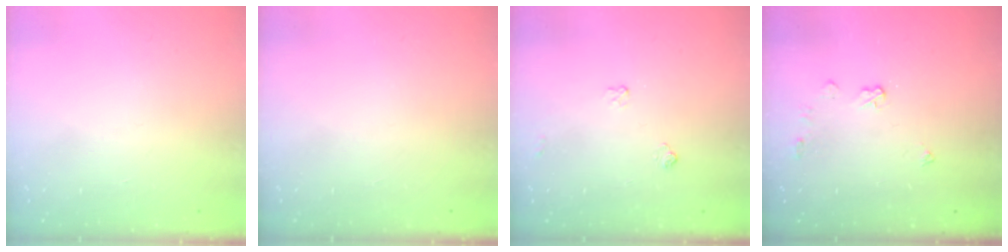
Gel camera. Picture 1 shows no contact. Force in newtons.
{"total": 0.0}
{"total": 4.7, "press": 4.6, "slide": 0.6}
{"total": 5.6, "press": 5.6, "slide": 0.2}